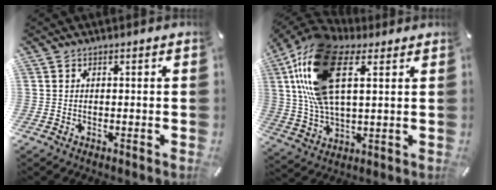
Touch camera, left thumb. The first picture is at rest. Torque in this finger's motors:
{"motor_torque": [2.51, 2.49, 1.79, -0.99, 0.42]}